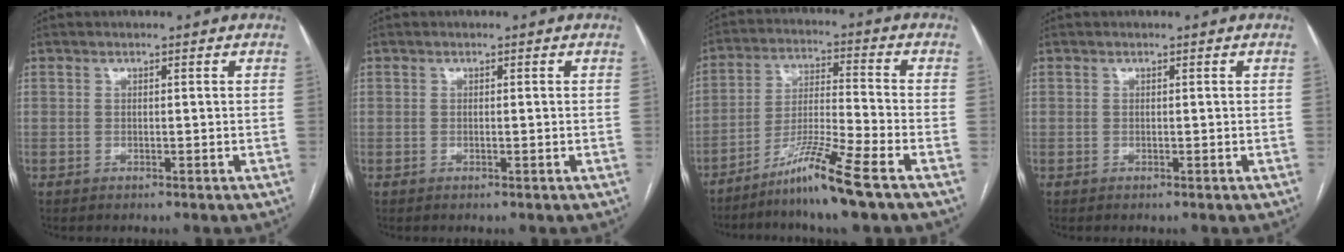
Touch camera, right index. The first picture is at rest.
{"total": 0.0}
{"total": 10.3, "force": [-7.1, -1.1, 7.4], "torque": [-0.142, -0.027, -0.132]}
{"total": 0.0}